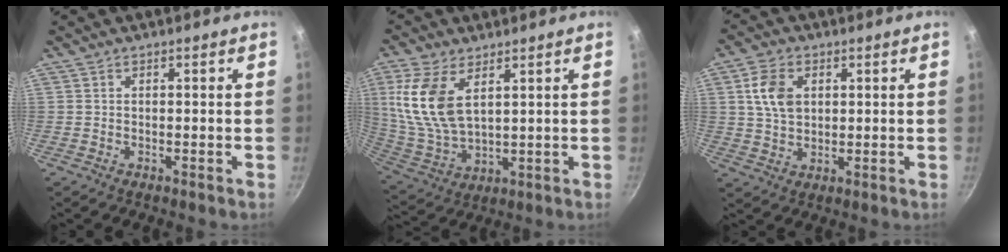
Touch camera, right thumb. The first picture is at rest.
{"total": 14.0, "force": [5.0, 7.2, 10.8], "torque": [-0.224, -0.022, 0.112]}
{"total": 7.7, "force": [2.1, 5.3, 5.2], "torque": [-0.087, -0.002, 0.039]}